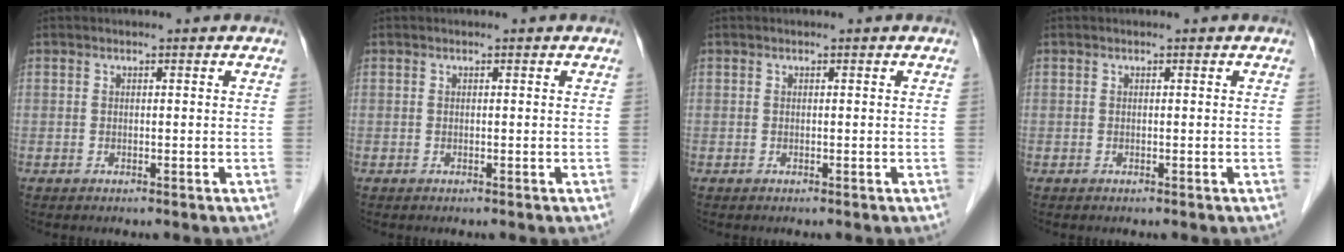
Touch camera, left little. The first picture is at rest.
{"total": 0.0}
{"total": 0.0}
{"total": 0.0}